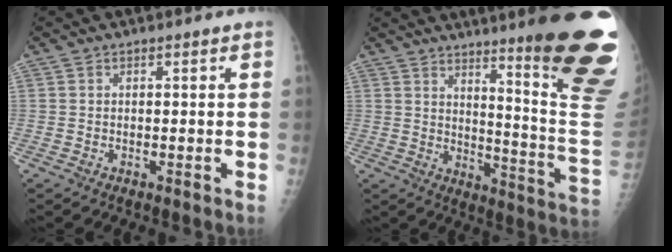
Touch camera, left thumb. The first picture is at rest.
{"total": 23.5, "force": [14.3, 2.4, 18.5], "torque": [-0.193, -0.097, 0.193]}